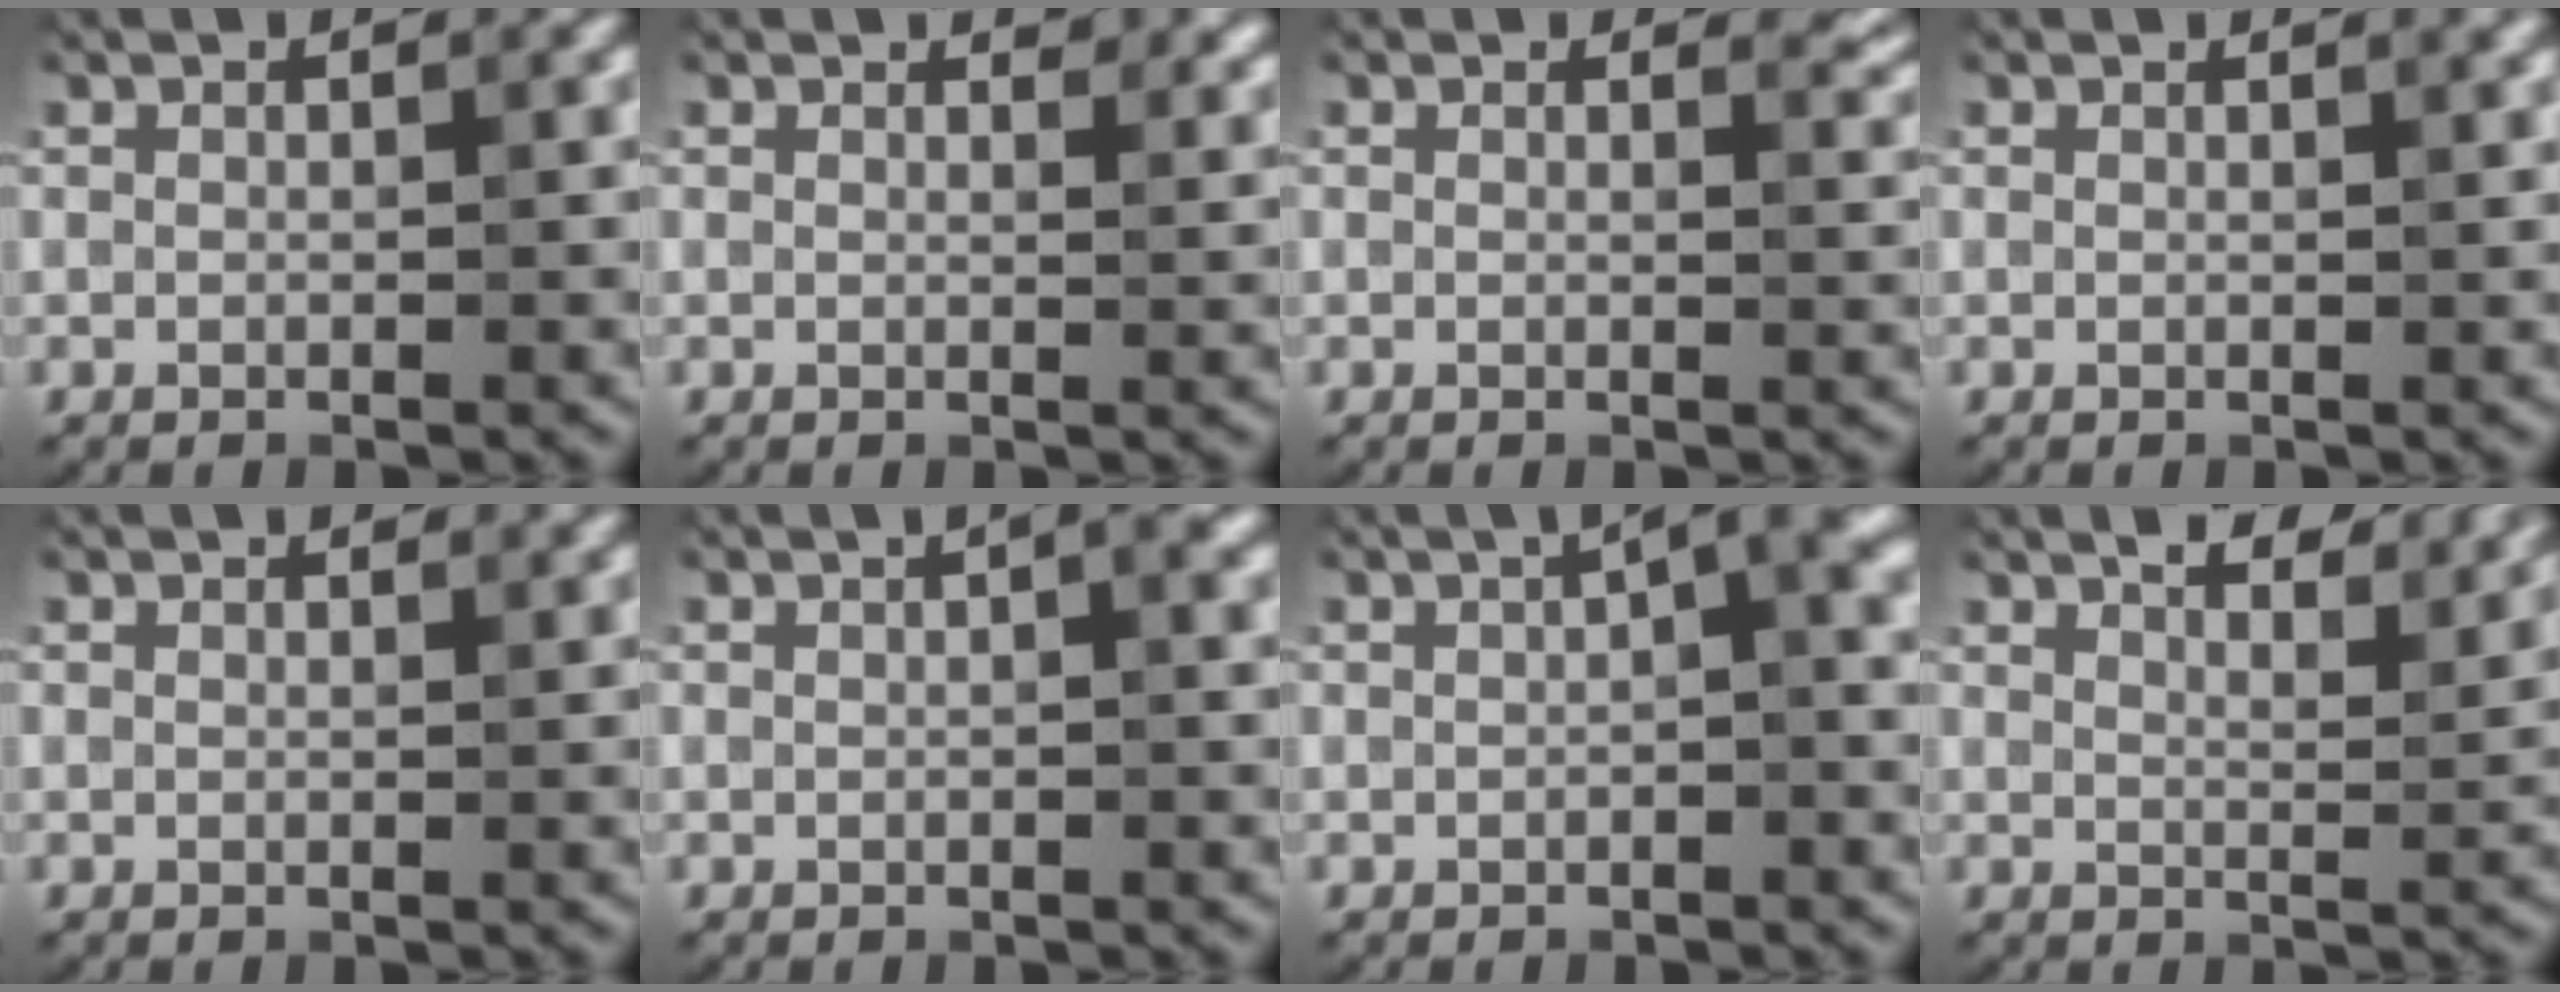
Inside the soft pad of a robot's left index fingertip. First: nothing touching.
{"total": 1.6, "force": [1.4, 0.4, 0.7], "torque": [-0.008, -0.005, 0.019]}
{"total": 1.6, "force": [1.2, 0.5, 1.0], "torque": [-0.008, -0.005, 0.018]}
{"total": 1.4, "force": [1.2, 0.4, 0.7], "torque": [-0.004, -0.002, 0.006]}
{"total": 1.3, "force": [1.1, 0.4, 0.7], "torque": [-0.011, 0.000, 0.010]}
{"total": 1.8, "force": [0.6, 0.3, 1.7], "torque": [-0.023, 0.005, 0.009]}
{"total": 2.7, "force": [0.6, 0.4, 2.6], "torque": [-0.036, 0.014, 0.006]}
{"total": 8.6, "force": [6.9, 2.4, 4.5], "torque": [-0.046, 0.020, 0.066]}